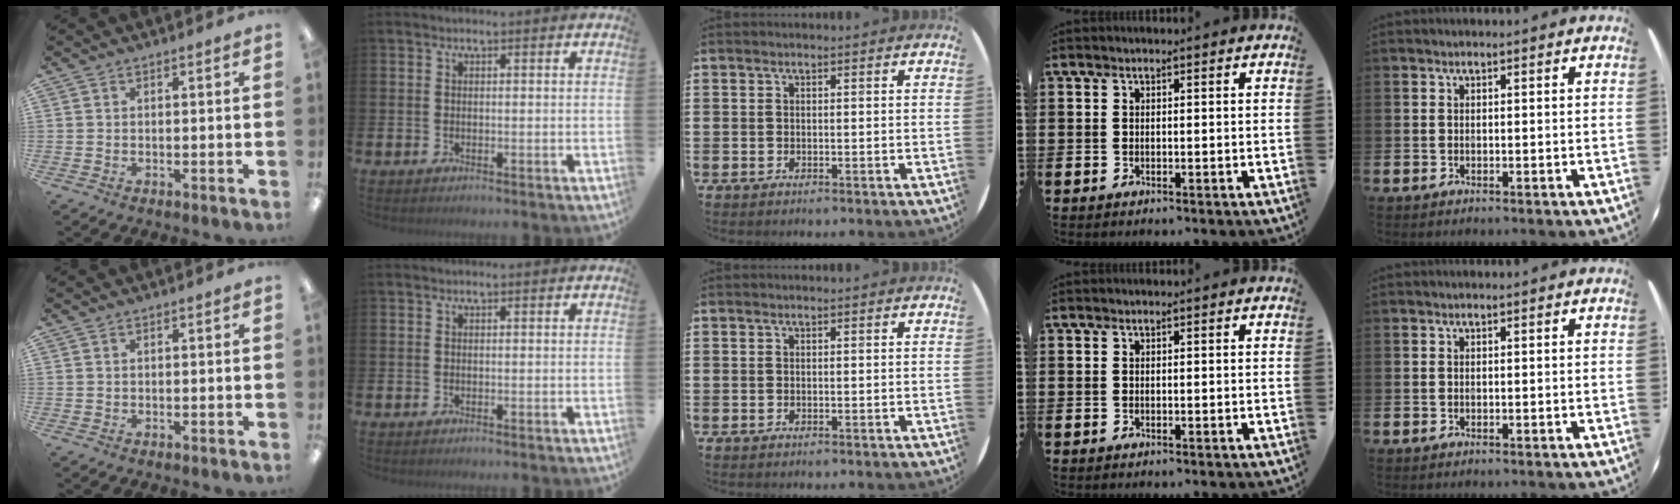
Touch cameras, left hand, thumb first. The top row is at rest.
{}